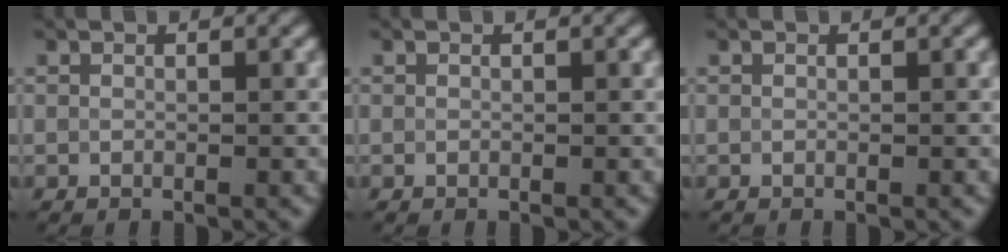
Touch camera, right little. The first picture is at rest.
{"total": 0.0}
{"total": 0.0}